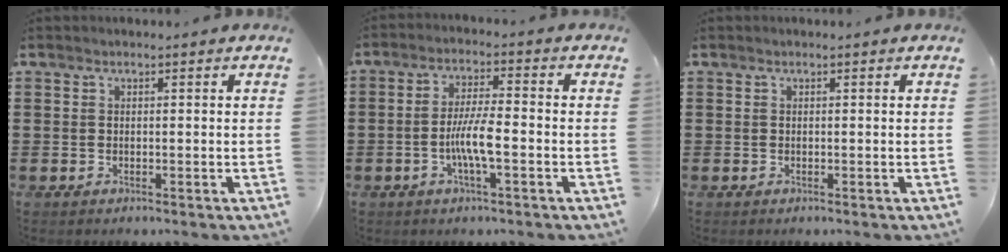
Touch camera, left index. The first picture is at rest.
{"total": 6.1, "force": [-1.8, 1.2, 5.7], "torque": [-0.119, 0.000, -0.039]}
{"total": 0.0}